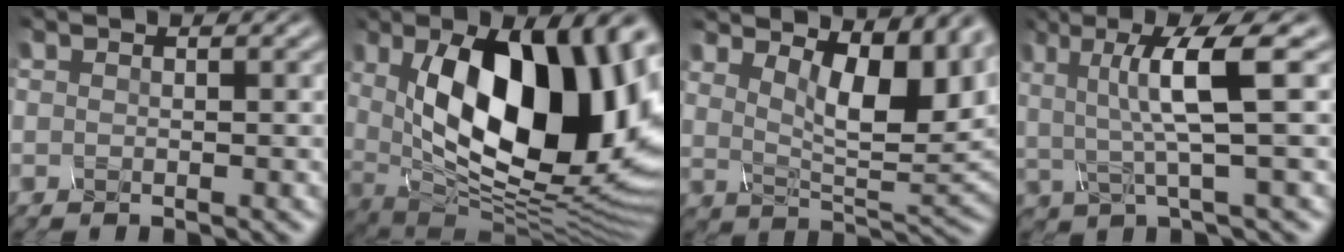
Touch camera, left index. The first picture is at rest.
{"total": 15.5, "force": [2.4, 7.9, 13.1], "torque": [-0.189, -0.010, 0.037]}
{"total": 8.3, "force": [3.8, 3.1, 6.7], "torque": [-0.107, -0.001, 0.063]}
{"total": 5.8, "force": [0.9, 0.7, 5.7], "torque": [-0.108, 0.003, 0.019]}